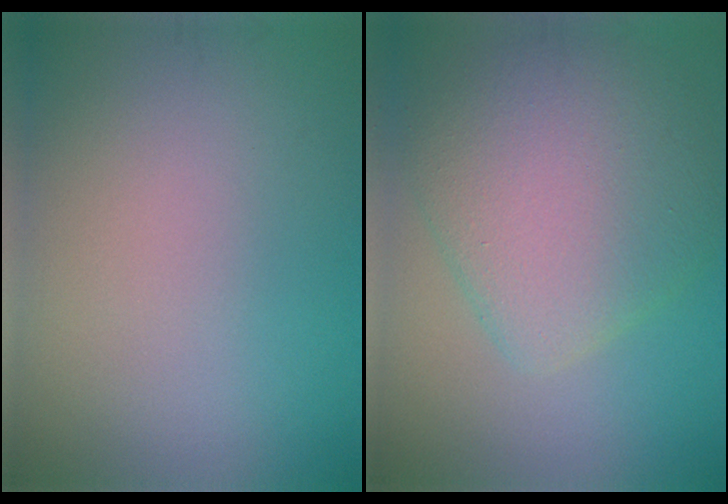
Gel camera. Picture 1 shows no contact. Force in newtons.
{"total": 7.6, "press": 7.6, "slide": 0.3}